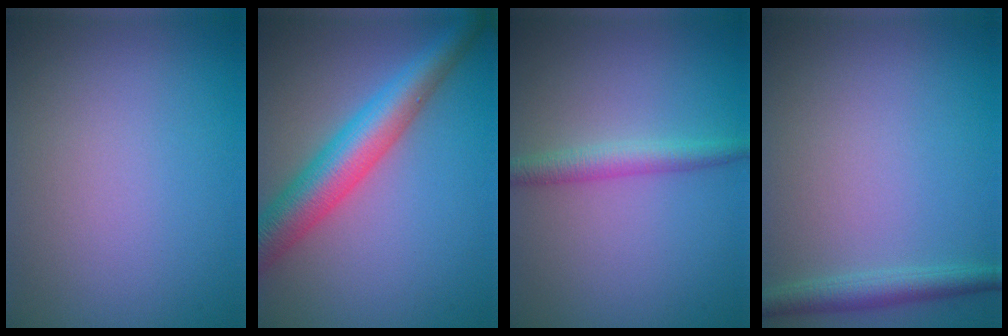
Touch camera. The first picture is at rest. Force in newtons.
{"total": 6.8, "press": 6.8, "slide": 0.1}
{"total": 2.3, "press": 2.3, "slide": 0.1}
{"total": 2.3, "press": 2.3, "slide": 0.1}